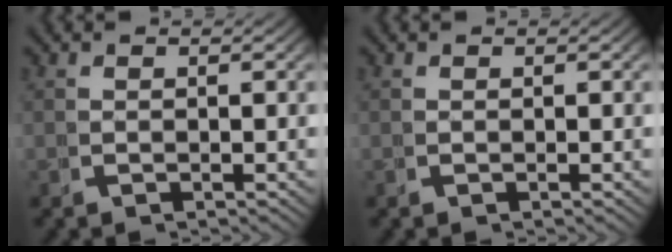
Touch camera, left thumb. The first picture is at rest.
{"total": 0.0}